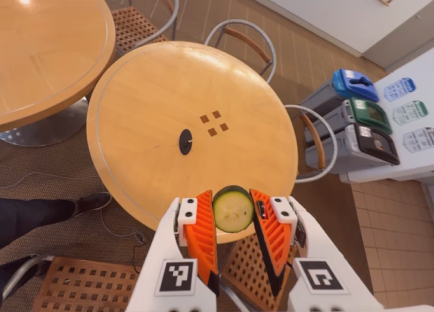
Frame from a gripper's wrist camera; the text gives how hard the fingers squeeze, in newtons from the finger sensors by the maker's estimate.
{"total": 9.4, "left": 9.2, "right": 9.7}